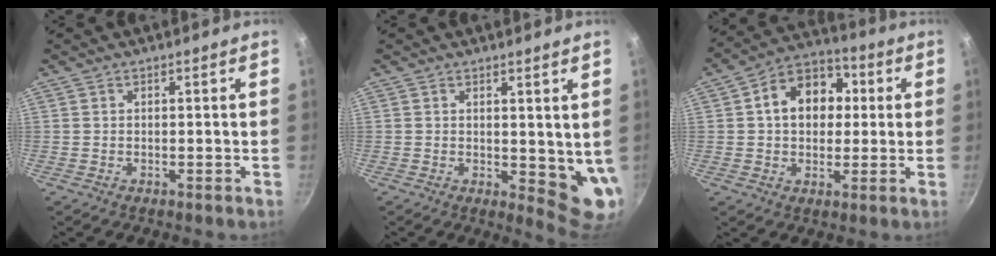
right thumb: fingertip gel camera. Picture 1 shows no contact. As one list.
[{"total": 7.0, "force": [1.8, 3.2, 6.0], "torque": [-0.071, -0.027, 0.029]}, {"total": 12.8, "force": [2.0, 9.7, 8.1], "torque": [-0.083, 0.022, 0.016]}]